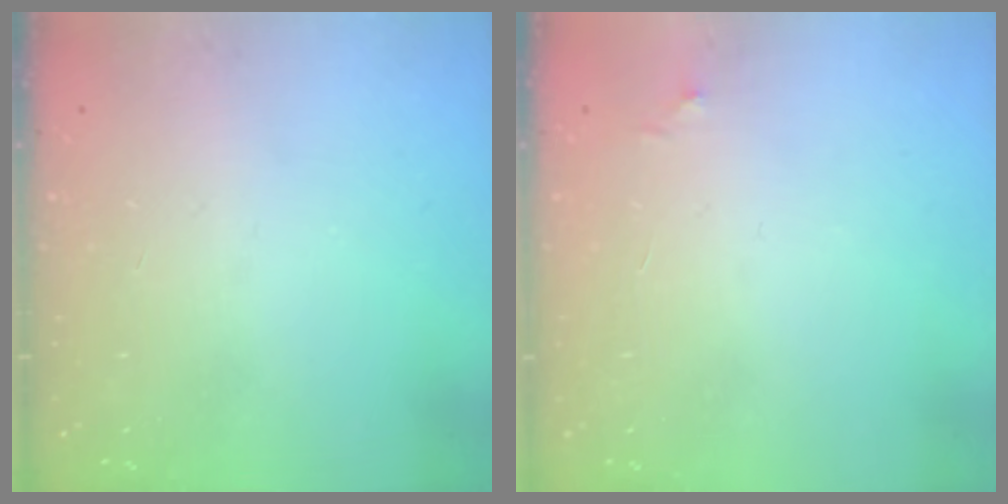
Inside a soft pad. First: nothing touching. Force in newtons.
{"total": 3.3, "press": 3.2, "slide": 0.5}